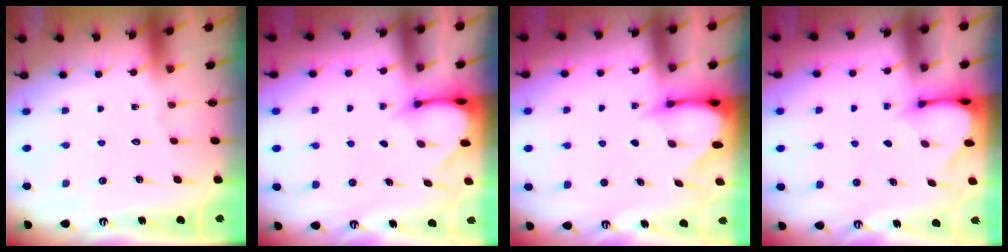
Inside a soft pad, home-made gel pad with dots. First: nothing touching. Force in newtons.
{"total": 3.2, "press": 3.2, "slide": 0.2}
{"total": 3.5, "press": 3.5, "slide": 0.2}
{"total": 3.3, "press": 3.3, "slide": 0.3}